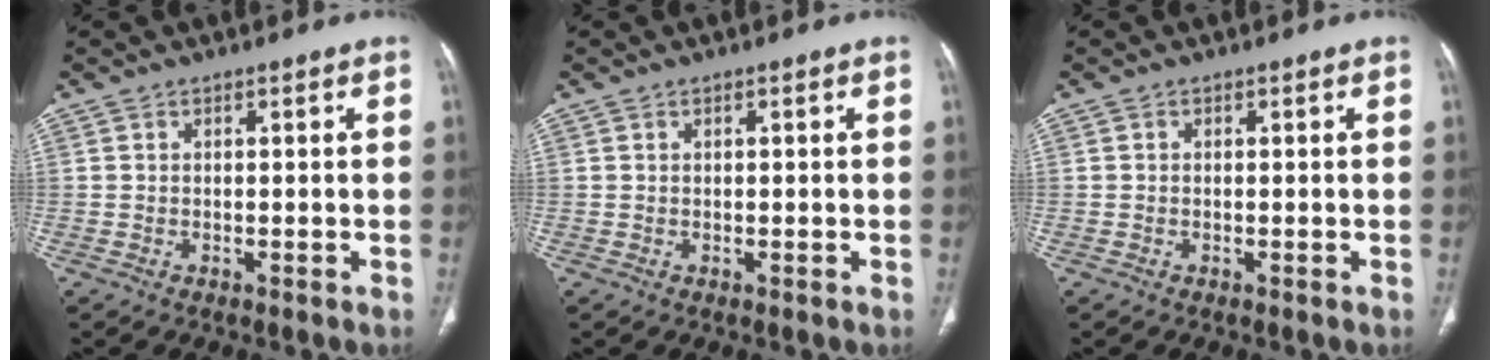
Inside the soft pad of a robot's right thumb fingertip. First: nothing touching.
{"total": 0.0}
{"total": 0.0}